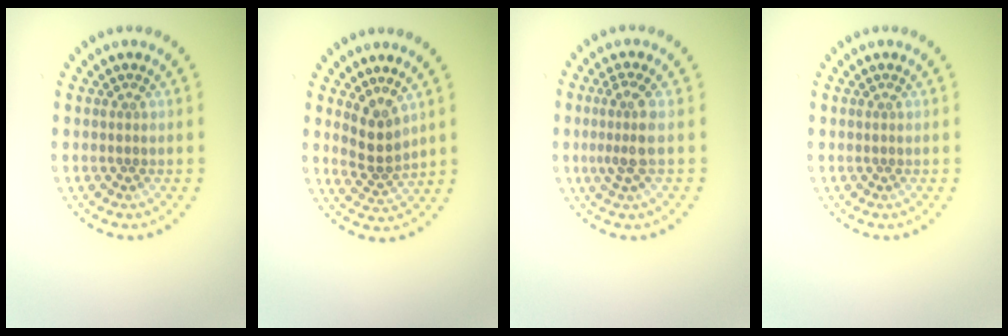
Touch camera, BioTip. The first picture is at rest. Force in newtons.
{"total": 2.6, "press": 2.1, "slide": 1.6}
{"total": 2.6, "press": 2.0, "slide": 1.7}
{"total": 0.0}